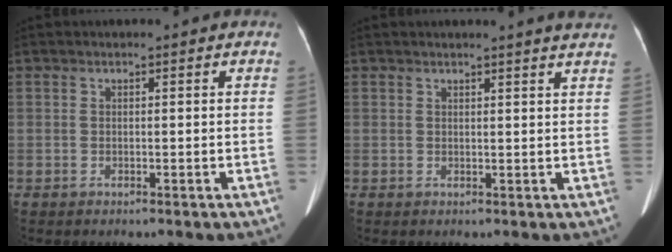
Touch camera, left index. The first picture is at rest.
{"total": 4.6, "force": [4.1, -0.7, 1.8], "torque": [-0.024, -0.001, 0.028]}